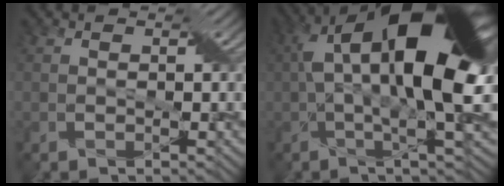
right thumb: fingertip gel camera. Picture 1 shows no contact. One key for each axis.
{"total": 18.4, "fx": 3.7, "fy": 6.4, "fz": 16.8, "tx": -0.292, "ty": 0.016, "tz": 0.058}